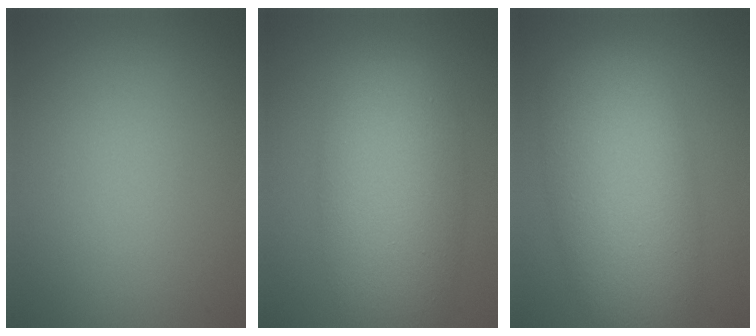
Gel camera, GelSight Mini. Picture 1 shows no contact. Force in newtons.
{"total": 8.4, "press": 8.3, "slide": 0.4}
{"total": 9.1, "press": 9.0, "slide": 0.4}